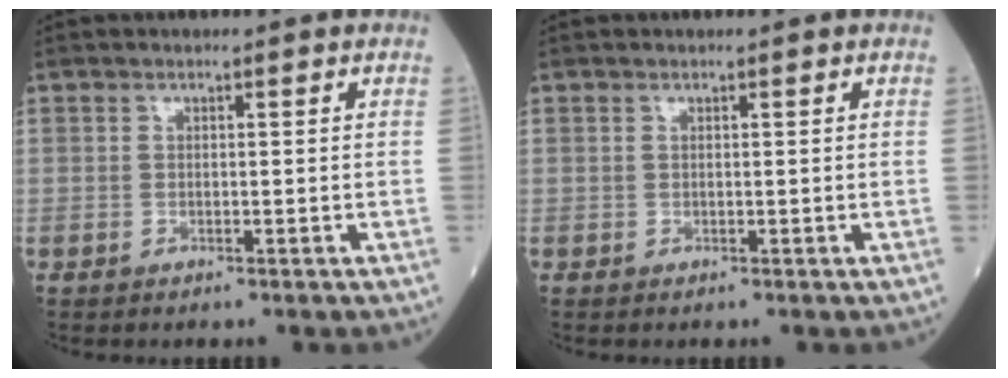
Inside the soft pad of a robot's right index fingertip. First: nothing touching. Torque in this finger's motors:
{"motor_torque": [0.02, 0.02, 0.00, -0.01]}